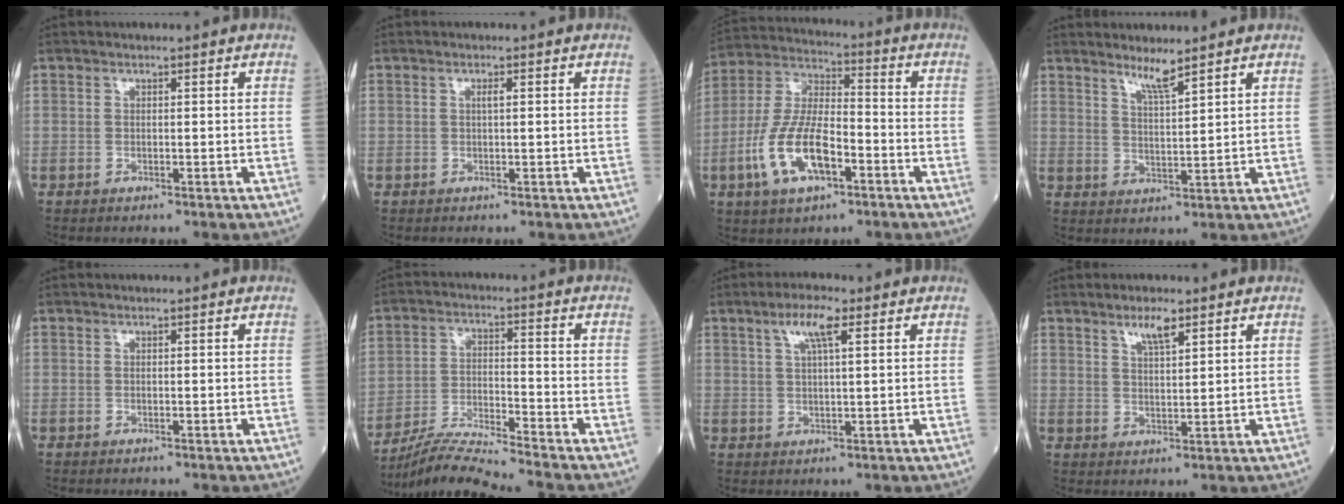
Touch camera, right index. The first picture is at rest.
{"total": 0.9, "force": [0.2, 0.1, 0.8], "torque": [-0.018, 0.001, 0.003]}
{"total": 13.3, "force": [-4.9, 5.1, 11.3], "torque": [-0.241, 0.006, -0.093]}
{"total": 3.6, "force": [3.1, -0.5, 1.9], "torque": [-0.039, -0.014, 0.059]}
{"total": 0.0}
{"total": 8.8, "force": [-8.3, -2.1, 2.1], "torque": [-0.040, -0.015, -0.157]}
{"total": 4.8, "force": [2.6, 0.7, 4.0], "torque": [-0.081, 0.007, 0.046]}
{"total": 3.6, "force": [2.6, 0.6, 2.5], "torque": [-0.048, 0.000, 0.048]}